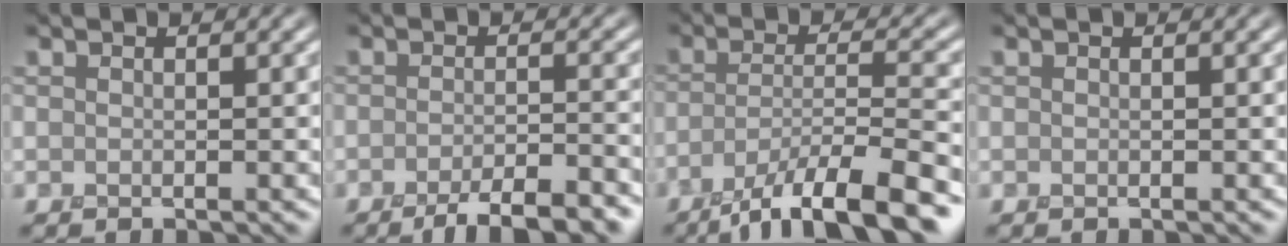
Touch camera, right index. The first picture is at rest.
{"total": 5.8, "force": [-4.1, 1.4, 4.0], "torque": [-0.053, 0.000, -0.064]}
{"total": 10.0, "force": [-6.5, 2.4, 7.2], "torque": [-0.111, -0.001, -0.113]}
{"total": 0.0}